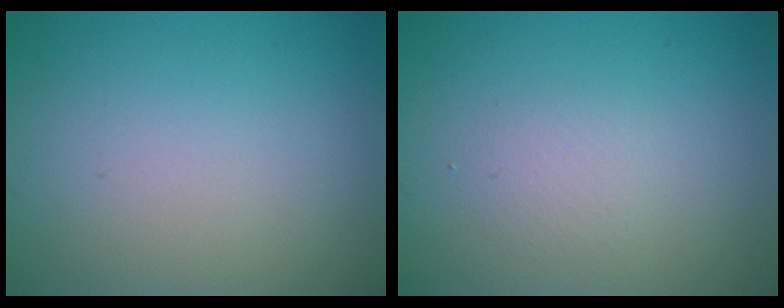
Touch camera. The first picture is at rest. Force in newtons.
{"total": 1.3, "press": 1.3, "slide": 0.1}